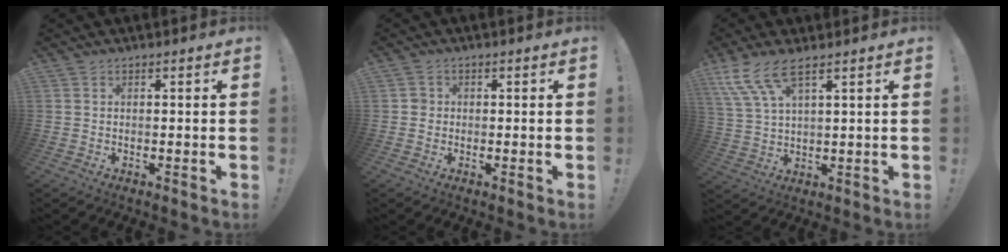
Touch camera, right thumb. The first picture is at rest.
{"total": 2.1, "force": [-0.2, 2.0, 0.6], "torque": [-0.009, 0.007, -0.003]}
{"total": 9.4, "force": [6.3, 2.4, 6.5], "torque": [-0.143, -0.019, 0.124]}